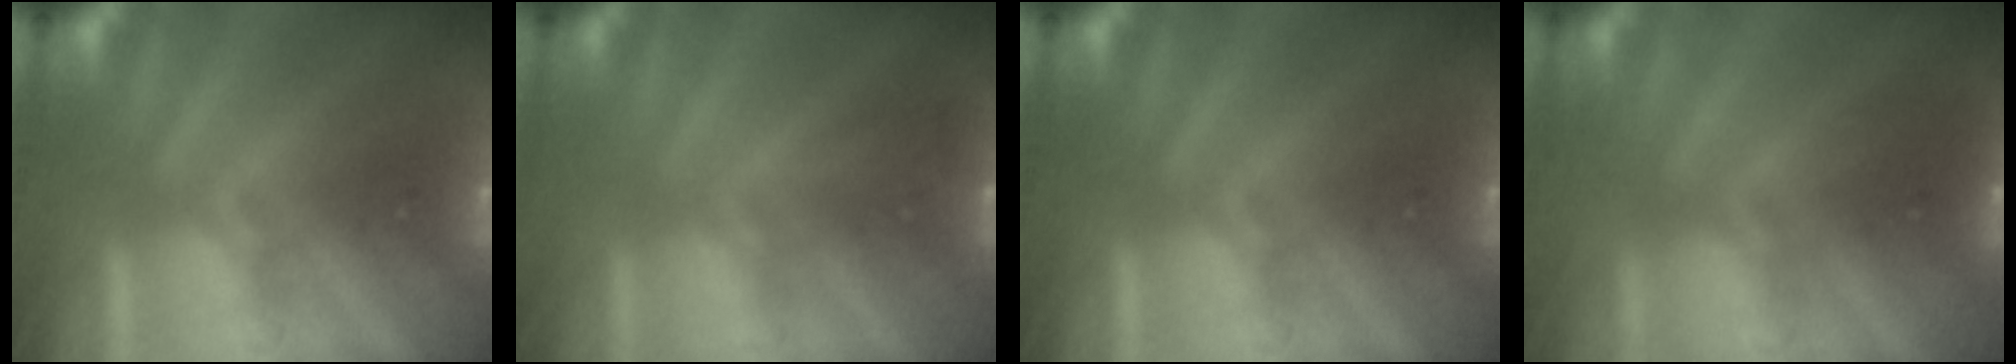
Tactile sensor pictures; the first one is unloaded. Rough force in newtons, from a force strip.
{"total": 2.9}
{"total": 0.0}
{"total": 2.7}